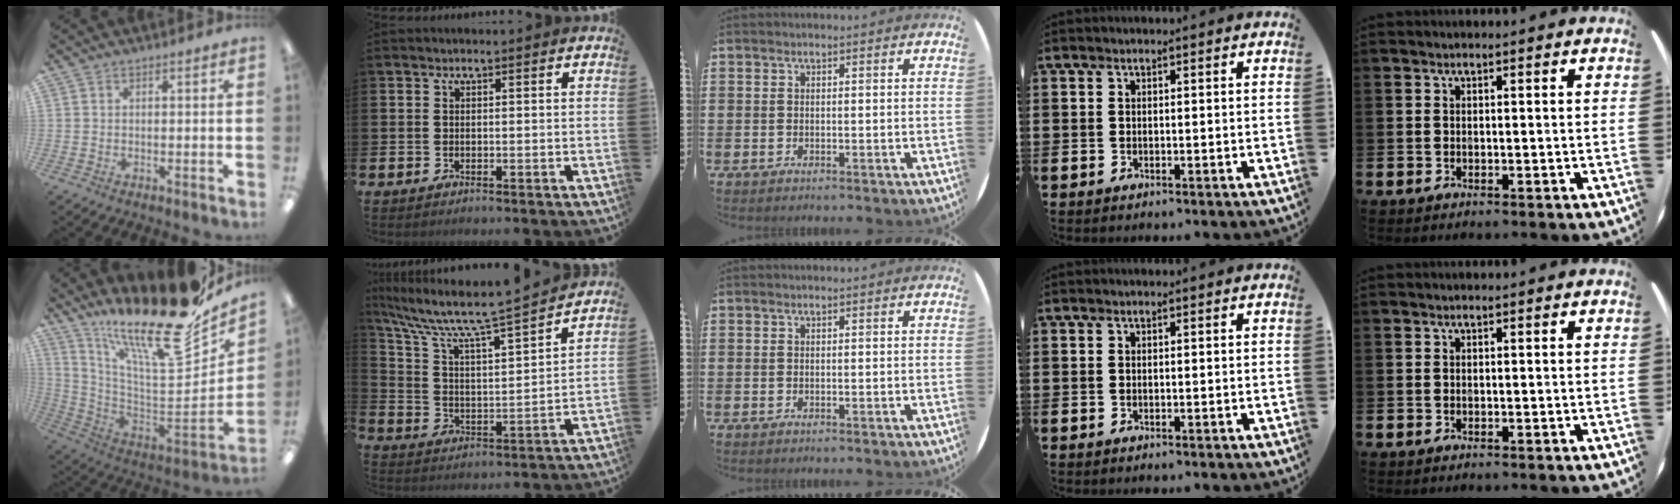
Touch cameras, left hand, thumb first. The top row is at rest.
{"thumb": {"total": 24.3, "force": [17.8, 5.4, 15.5], "torque": [-0.219, -0.148, 0.287]}, "index": {"total": 9.6, "force": [8.4, 0.9, 4.5], "torque": [-0.125, -0.056, 0.137]}}